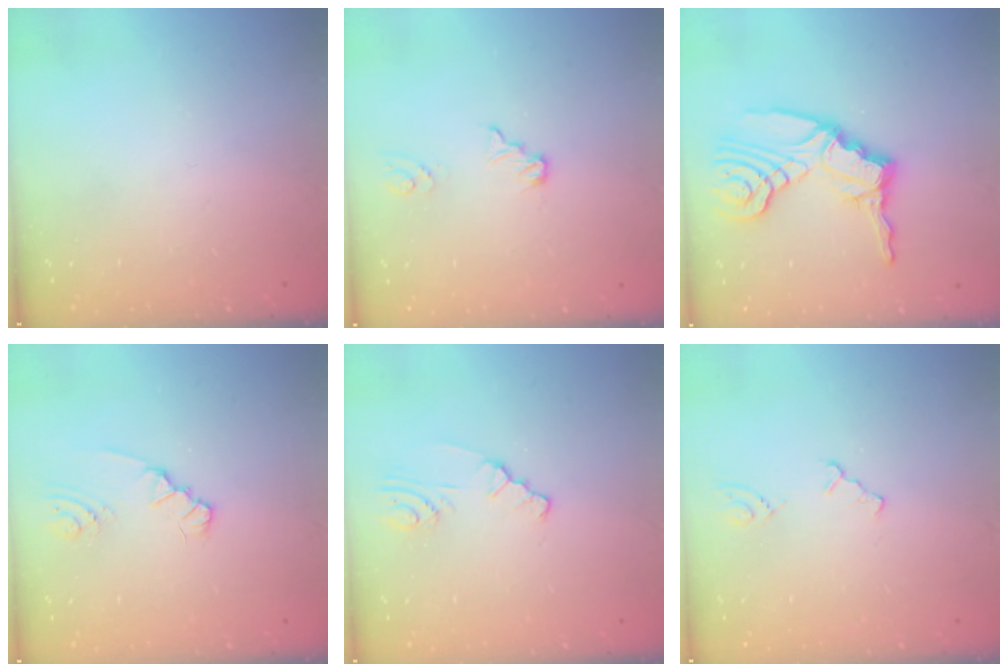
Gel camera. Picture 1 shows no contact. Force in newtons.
{"total": 5.9, "press": 5.9, "slide": 0.5}
{"total": 11.3, "press": 11.3, "slide": 1.0}
{"total": 1.9, "press": 1.9, "slide": 0.2}
{"total": 3.3, "press": 3.3, "slide": 0.5}
{"total": 2.2, "press": 2.2, "slide": 0.4}